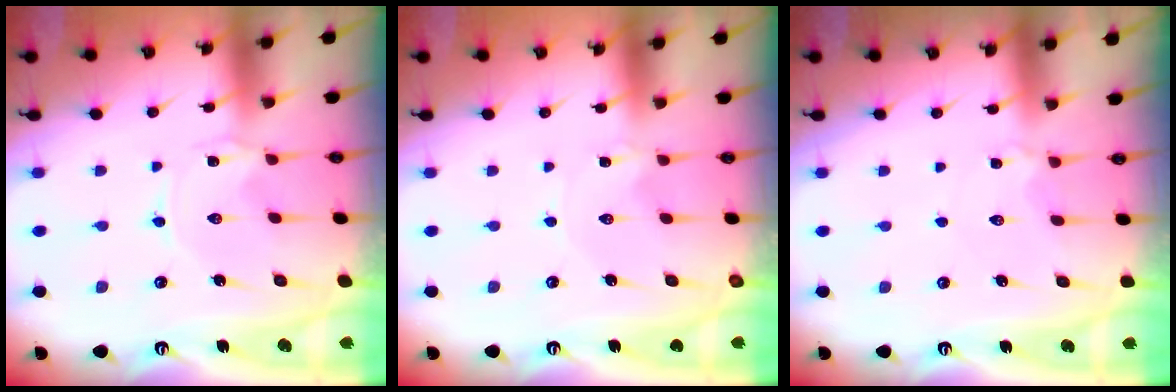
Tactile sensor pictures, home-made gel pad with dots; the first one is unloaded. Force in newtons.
{"total": 0.0}
{"total": 2.9, "press": 2.9, "slide": 0.5}